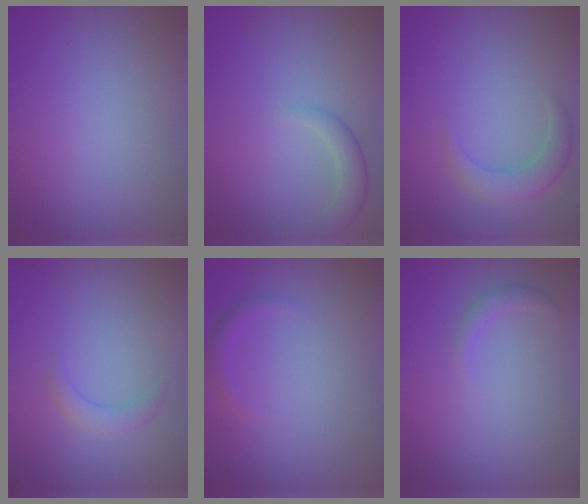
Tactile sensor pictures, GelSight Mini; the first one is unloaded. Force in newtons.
{"total": 2.4, "press": 2.4, "slide": 0.2}
{"total": 2.9, "press": 2.9, "slide": 0.2}
{"total": 1.7, "press": 1.6, "slide": 0.2}
{"total": 1.3, "press": 1.3, "slide": 0.1}
{"total": 1.2, "press": 1.2, "slide": 0.2}